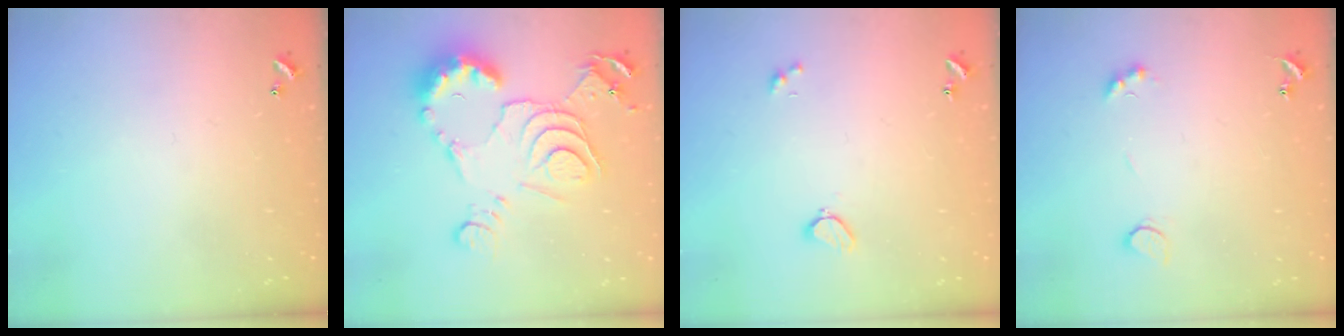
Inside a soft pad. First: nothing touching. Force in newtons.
{"total": 15.2, "press": 15.1, "slide": 1.6}
{"total": 1.9, "press": 1.9, "slide": 0.6}
{"total": 3.7, "press": 3.4, "slide": 1.2}